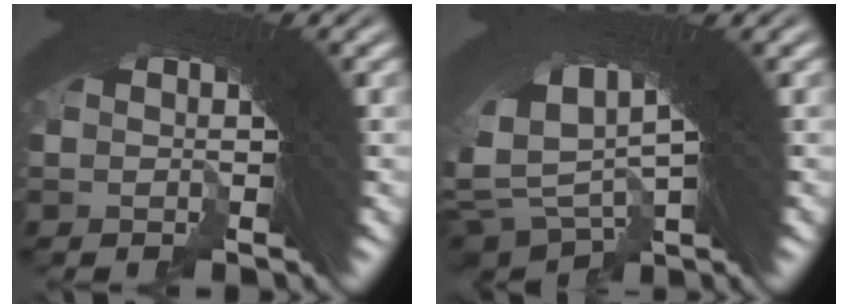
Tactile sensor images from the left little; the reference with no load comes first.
{"total": 10.6, "force": [2.5, 6.9, 7.7], "torque": [-0.154, 0.003, 0.044]}